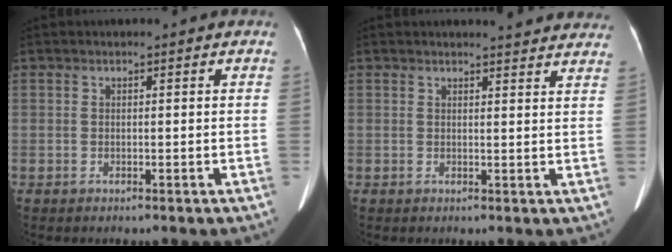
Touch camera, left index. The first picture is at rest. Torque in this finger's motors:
{"motor_torque": [-0.10, -0.07, -0.01, 0.01]}